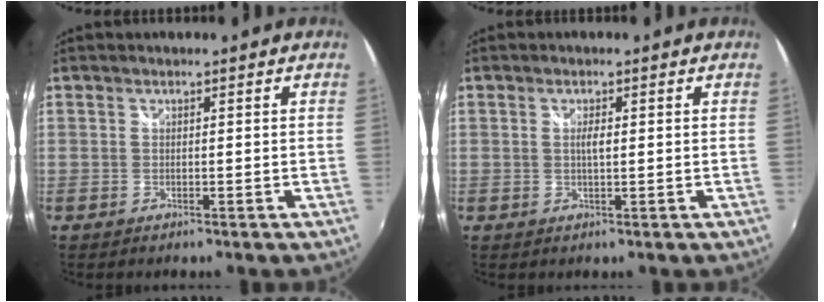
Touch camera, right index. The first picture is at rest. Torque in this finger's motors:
{"motor_torque": [0.48, -0.02, 0.31, 0.06]}